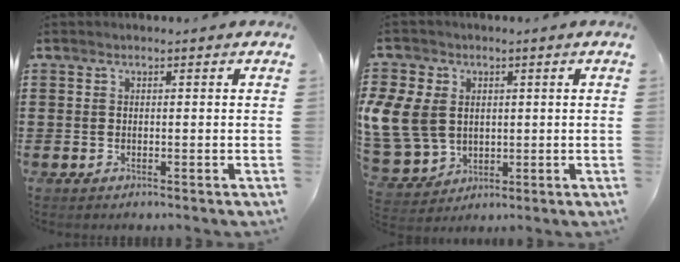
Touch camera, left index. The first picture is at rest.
{"total": 9.0, "force": [1.4, 7.6, 4.6], "torque": [-0.145, 0.017, 0.025]}